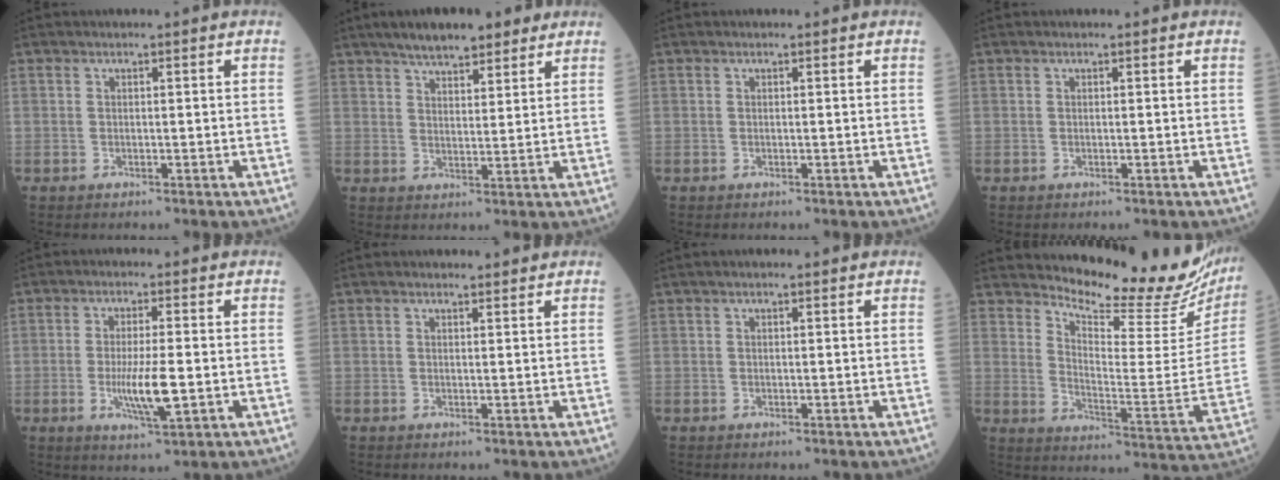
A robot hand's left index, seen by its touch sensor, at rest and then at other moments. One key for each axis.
{"total": 9.4, "fx": 7.2, "fy": 2.9, "fz": 5.2, "tx": -0.076, "ty": 0.024, "tz": 0.115}
{"total": 0.0}
{"total": 0.0}
{"total": 6.4, "fx": -1.0, "fy": 0.8, "fz": 6.3, "tx": -0.125, "ty": -0.015, "tz": -0.017}
{"total": 1.9, "fx": 1.8, "fy": 0.3, "fz": 0.2, "tx": -0.010, "ty": 0.006, "tz": 0.025}
{"total": 1.3, "fx": 0.9, "fy": 0.3, "fz": 0.8, "tx": -0.016, "ty": 0.014, "tz": 0.013}
{"total": 19.7, "fx": 18.3, "fy": 3.1, "fz": 6.7, "tx": -0.103, "ty": -0.088, "tz": 0.231}